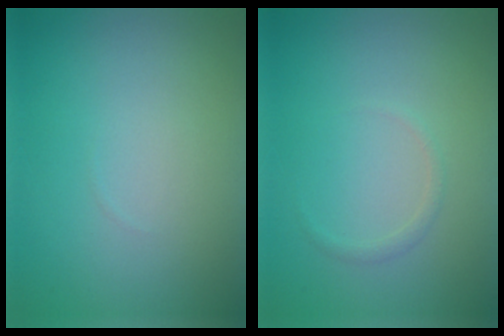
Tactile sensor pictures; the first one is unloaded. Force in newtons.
{"total": 0.7, "press": 0.7, "slide": 0.1}